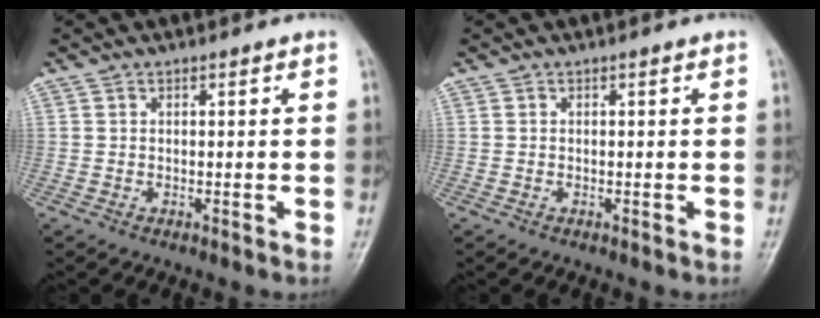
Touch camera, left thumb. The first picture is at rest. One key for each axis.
{"total": 0.0}